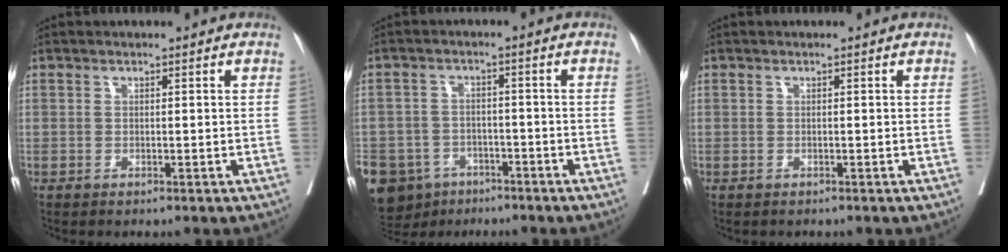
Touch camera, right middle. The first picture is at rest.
{"total": 15.9, "force": [-9.8, 11.2, 5.6], "torque": [-0.163, -0.003, -0.138]}
{"total": 0.8, "force": [-0.7, 0.5, 0.0], "torque": [-0.011, 0.000, -0.010]}